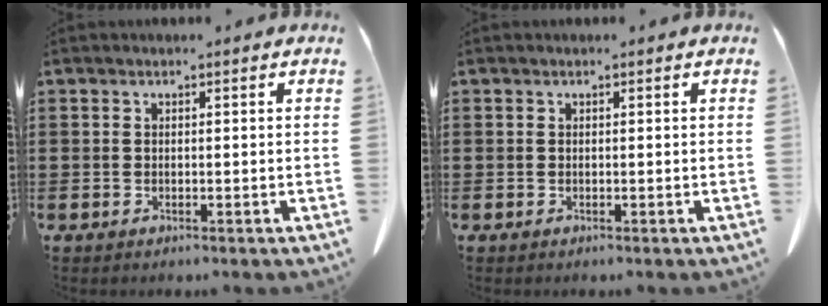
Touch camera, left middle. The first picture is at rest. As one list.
[{"total": 0.0}]